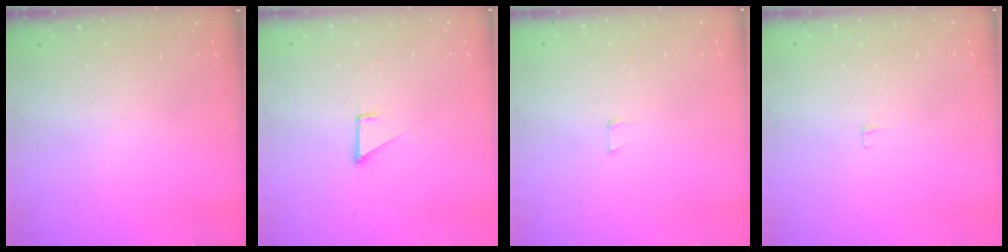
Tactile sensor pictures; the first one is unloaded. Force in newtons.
{"total": 1.4, "press": 1.3, "slide": 0.1}
{"total": 3.0, "press": 3.0, "slide": 0.2}
{"total": 3.9, "press": 3.8, "slide": 0.4}